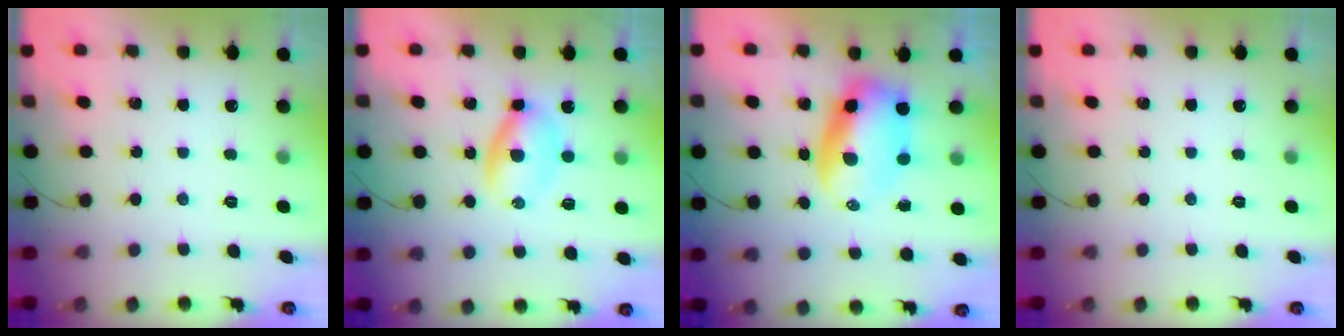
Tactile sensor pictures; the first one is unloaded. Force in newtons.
{"total": 3.7, "press": 3.6, "slide": 1.0}
{"total": 8.1, "press": 7.8, "slide": 1.9}
{"total": 0.0}